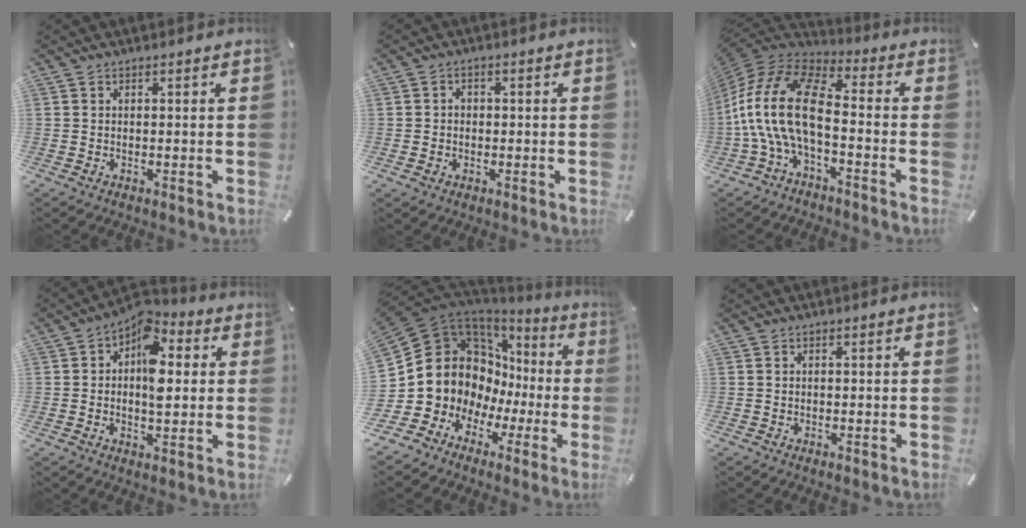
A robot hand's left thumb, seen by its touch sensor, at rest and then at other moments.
{"total": 2.5, "force": [-0.5, 2.2, 1.0], "torque": [-0.011, 0.004, -0.014]}
{"total": 16.3, "force": [-3.6, 8.1, 13.7], "torque": [-0.295, 0.011, -0.068]}
{"total": 11.3, "force": [2.5, 6.7, 8.8], "torque": [-0.141, -0.022, 0.040]}
{"total": 15.1, "force": [2.2, 13.6, 6.0], "torque": [-0.132, -0.044, 0.060]}
{"total": 0.0}